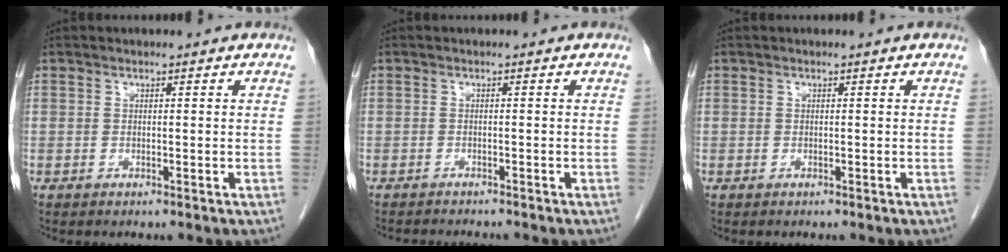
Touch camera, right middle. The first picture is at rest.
{"total": 4.4, "force": [-4.1, 0.3, 1.4], "torque": [-0.016, -0.009, -0.057]}
{"total": 0.0}